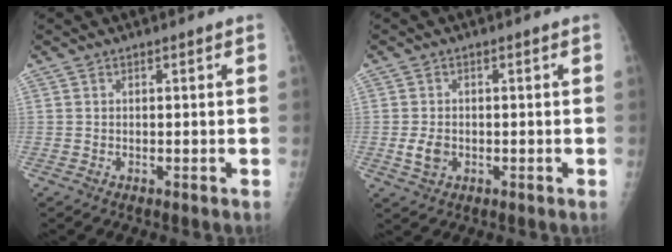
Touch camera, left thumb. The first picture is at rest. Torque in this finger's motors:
{"motor_torque": [-0.32, 0.13, 0.30, -0.03, 0.02]}